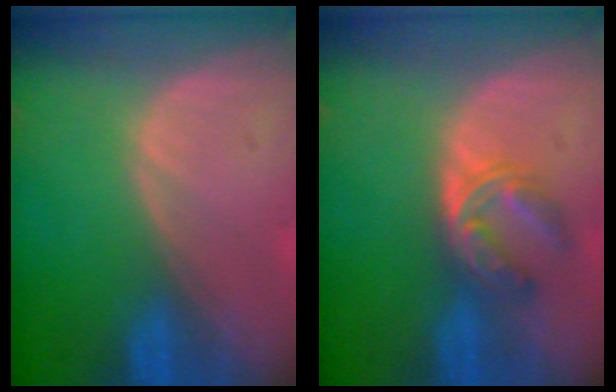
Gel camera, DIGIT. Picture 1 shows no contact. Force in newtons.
{"total": 5.9, "press": 4.8, "slide": 3.4}